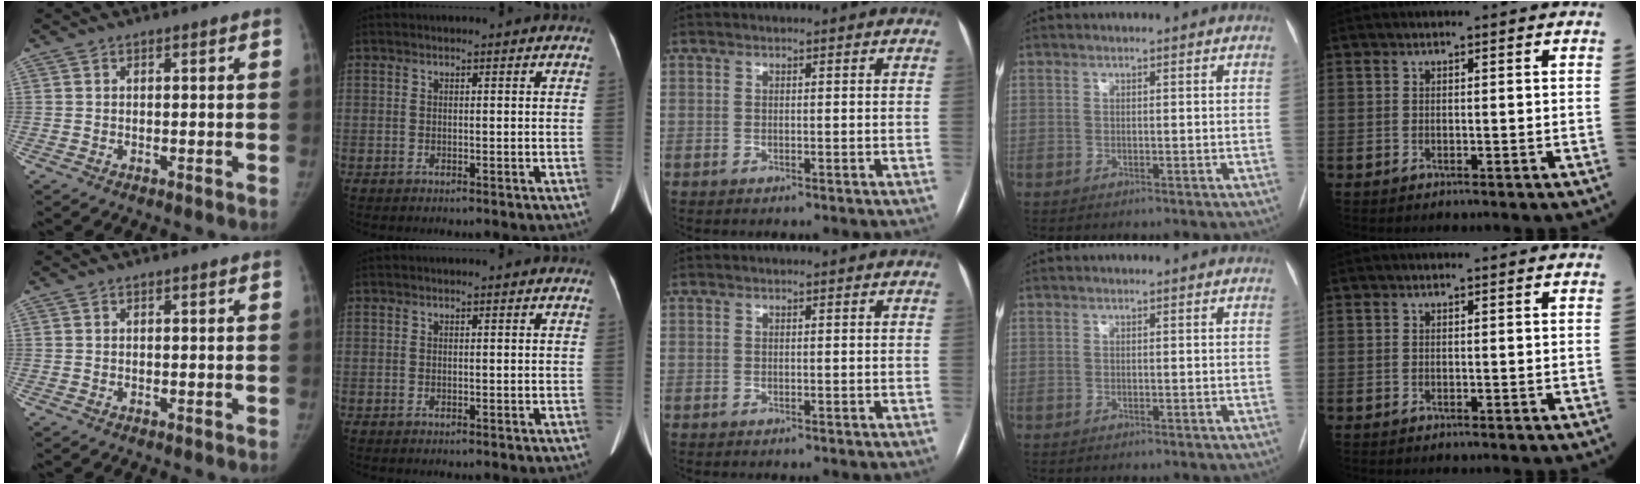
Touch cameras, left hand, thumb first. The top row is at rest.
{}